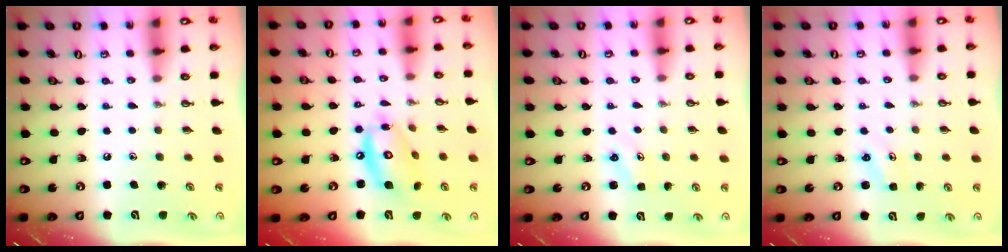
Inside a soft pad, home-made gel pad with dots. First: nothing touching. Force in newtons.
{"total": 13.3, "press": 13.3, "slide": 1.2}
{"total": 2.5, "press": 2.5, "slide": 0.3}
{"total": 2.5, "press": 2.5, "slide": 0.3}